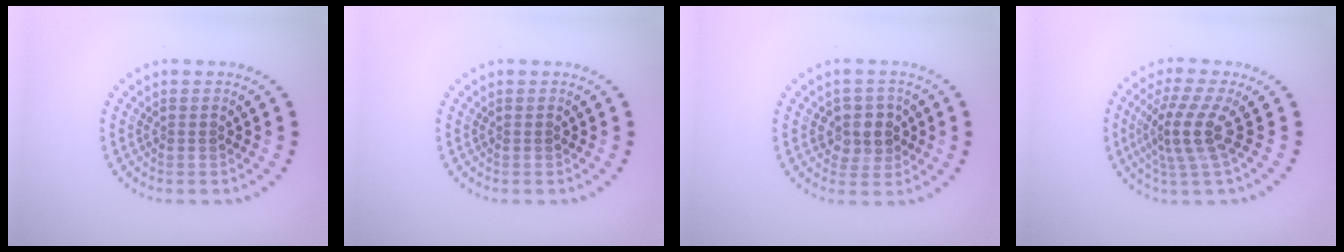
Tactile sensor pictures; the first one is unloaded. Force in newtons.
{"total": 0.0}
{"total": 2.8, "press": 2.6, "slide": 1.2}
{"total": 3.7, "press": 2.7, "slide": 2.5}